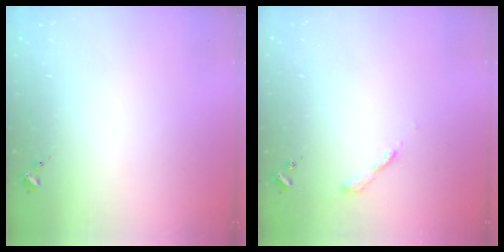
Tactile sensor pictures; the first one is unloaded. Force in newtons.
{"total": 3.1, "press": 3.1, "slide": 0.2}